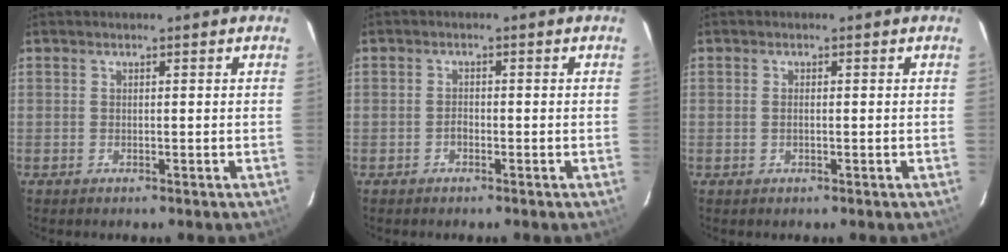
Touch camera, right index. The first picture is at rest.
{"total": 0.9, "force": [-0.7, 0.5, 0.4], "torque": [-0.009, 0.003, -0.015]}
{"total": 0.8, "force": [-0.1, 0.2, 0.7], "torque": [-0.017, 0.001, -0.004]}